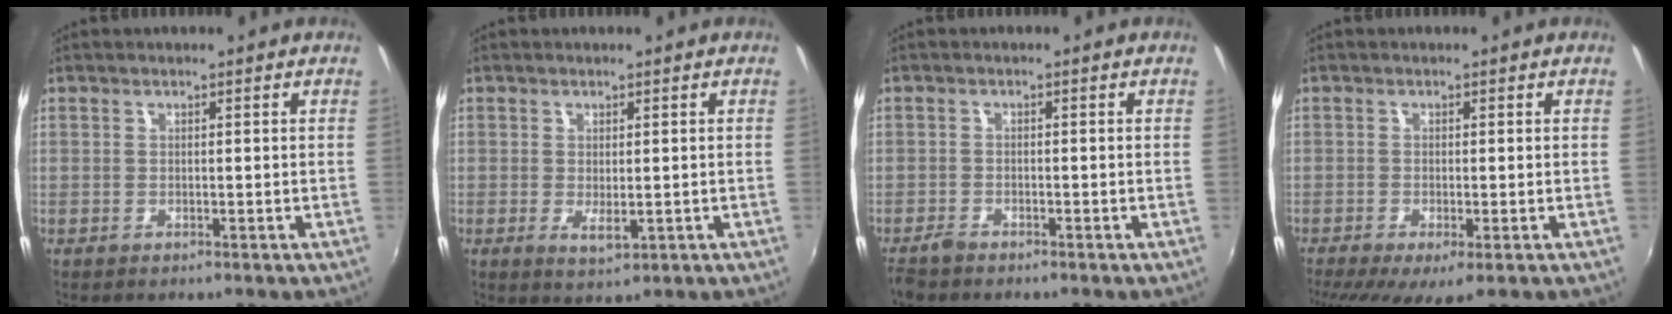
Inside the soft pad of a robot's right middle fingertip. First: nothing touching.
{"total": 2.8, "force": [-0.4, 1.2, 2.5], "torque": [-0.043, -0.009, -0.001]}
{"total": 2.3, "force": [-2.1, 0.7, 0.7], "torque": [-0.024, -0.005, -0.044]}
{"total": 6.9, "force": [-4.1, 1.4, 5.4], "torque": [-0.112, -0.033, -0.064]}